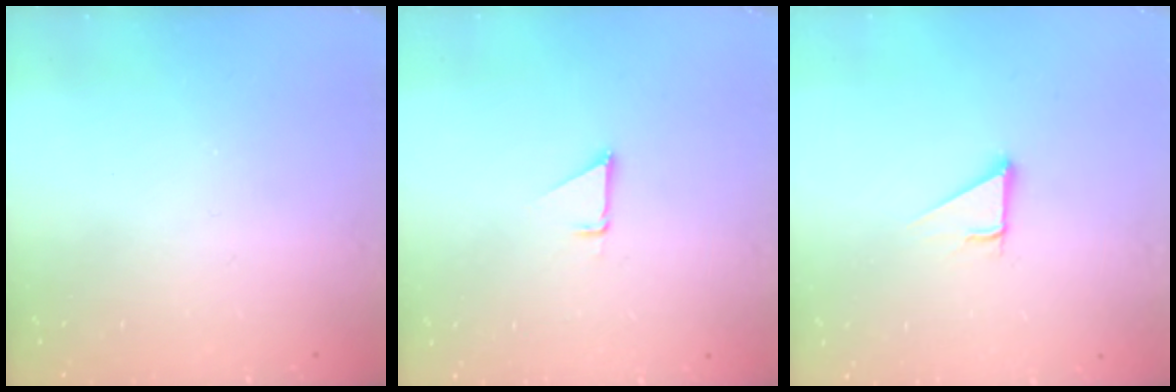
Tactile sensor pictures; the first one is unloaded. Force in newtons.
{"total": 1.5, "press": 1.5, "slide": 0.1}
{"total": 2.9, "press": 2.9, "slide": 0.1}